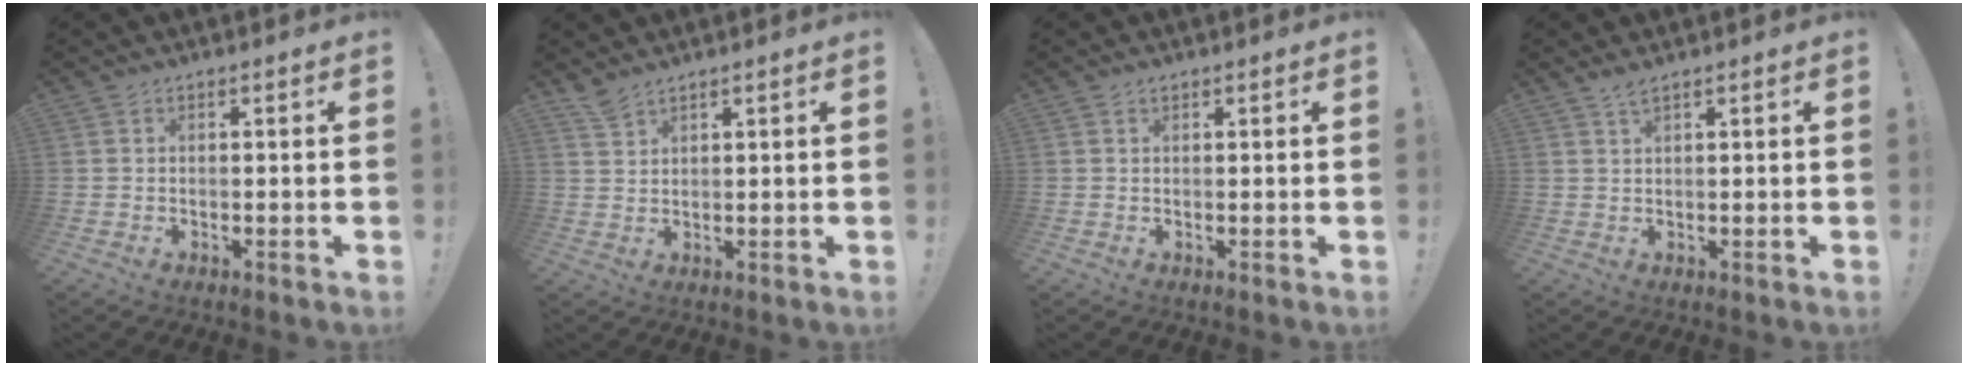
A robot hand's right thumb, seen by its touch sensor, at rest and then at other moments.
{"total": 3.7, "force": [3.2, 0.9, 1.5], "torque": [-0.022, -0.022, 0.058]}
{"total": 0.6, "force": [0.5, 0.3, 0.2], "torque": [-0.001, -0.002, 0.009]}
{"total": 2.0, "force": [1.5, 0.1, 1.3], "torque": [-0.028, -0.003, 0.026]}